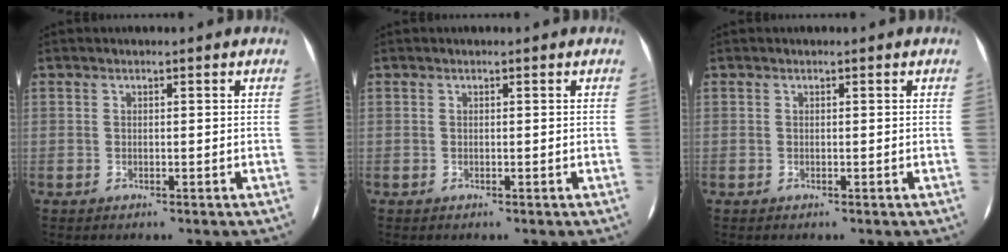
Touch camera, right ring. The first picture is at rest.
{"total": 0.0}
{"total": 0.0}